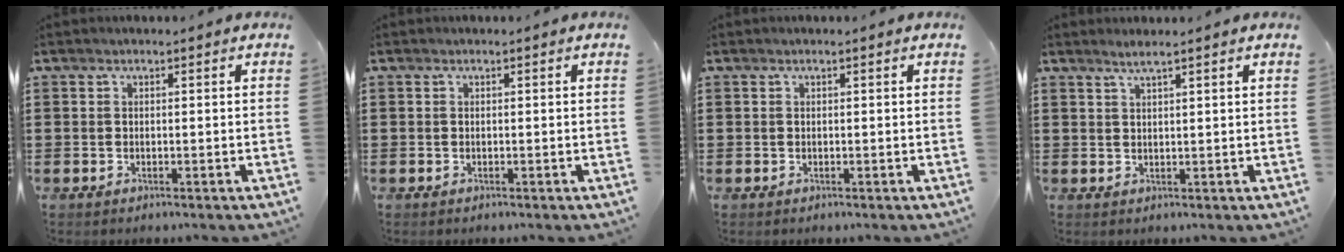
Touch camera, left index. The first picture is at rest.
{"total": 0.0}
{"total": 0.0}
{"total": 1.8, "force": [1.5, -0.3, 1.0], "torque": [-0.021, 0.001, 0.027]}